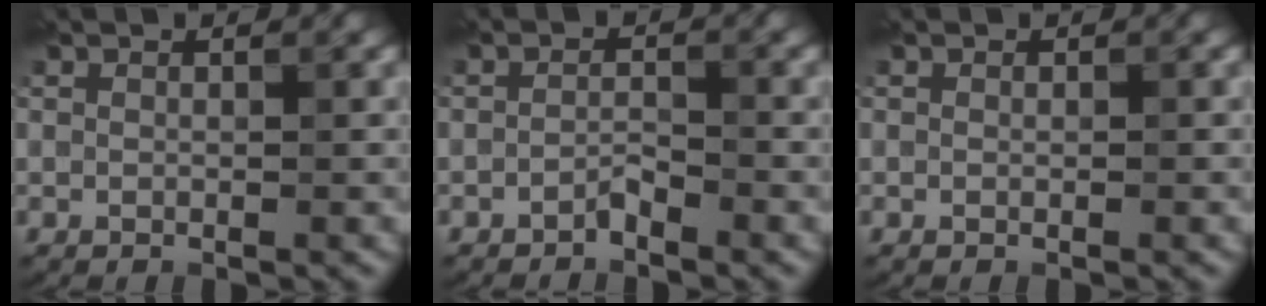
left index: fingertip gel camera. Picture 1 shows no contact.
{"total": 1.5, "force": [-1.5, 0.0, -0.1], "torque": [-0.004, 0.001, -0.020]}
{"total": 0.6, "force": [-0.5, -0.1, -0.4], "torque": [0.005, -0.004, -0.002]}